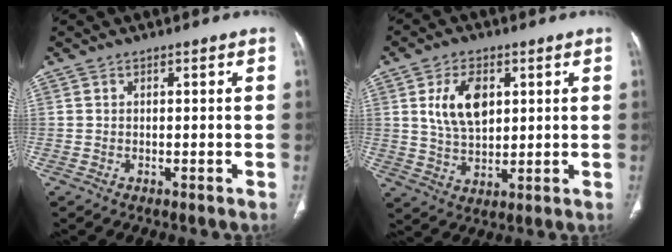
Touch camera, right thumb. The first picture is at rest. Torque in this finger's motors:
{"motor_torque": [-0.40, 2.14, 1.19, 0.01, 0.07]}